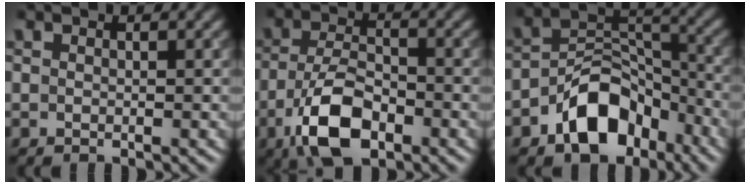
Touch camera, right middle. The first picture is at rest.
{"total": 6.8, "force": [-3.4, 3.2, 5.0], "torque": [-0.099, -0.004, -0.072]}
{"total": 8.0, "force": [-4.7, 4.8, 4.4], "torque": [-0.060, 0.005, -0.090]}